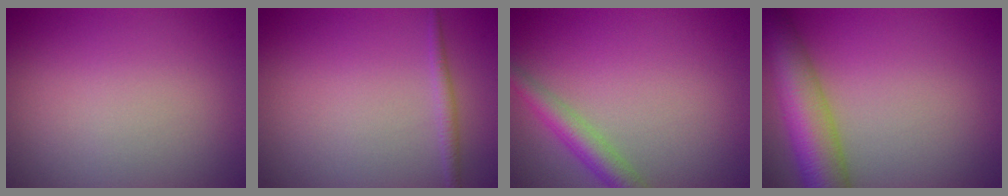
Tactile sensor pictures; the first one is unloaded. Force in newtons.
{"total": 1.1, "press": 1.1, "slide": 0.1}
{"total": 3.1, "press": 3.1, "slide": 0.2}
{"total": 8.4, "press": 8.4, "slide": 0.4}